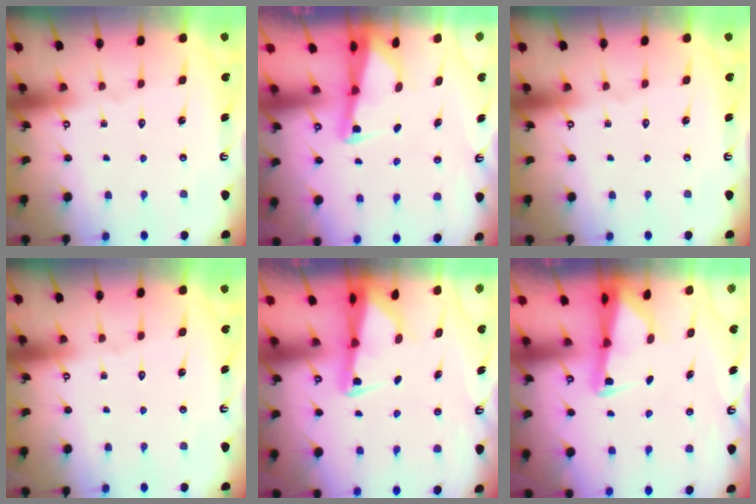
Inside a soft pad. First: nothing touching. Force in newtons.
{"total": 2.6, "press": 2.6, "slide": 0.2}
{"total": 0.0}
{"total": 0.0}
{"total": 2.4, "press": 2.3, "slide": 0.5}
{"total": 2.6, "press": 2.6, "slide": 0.5}